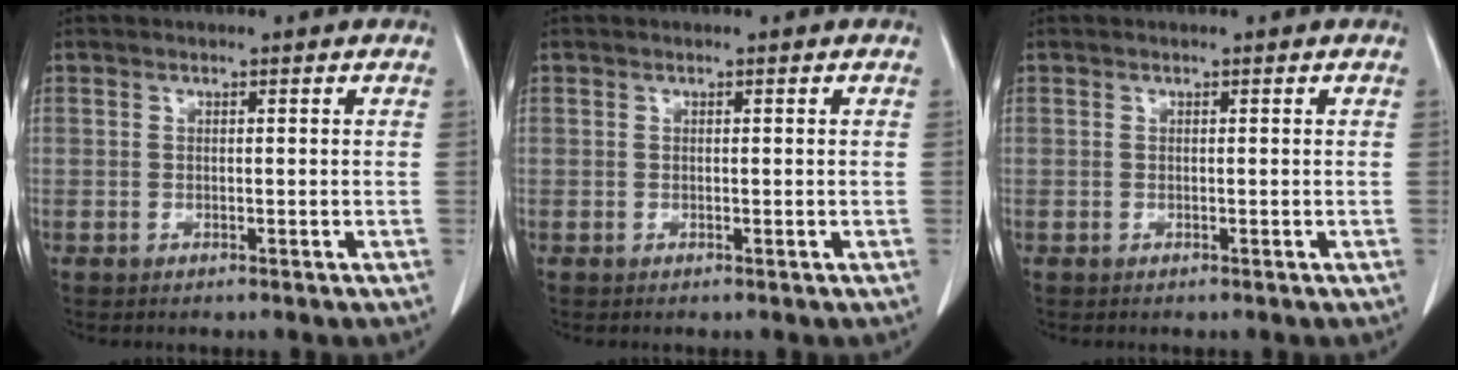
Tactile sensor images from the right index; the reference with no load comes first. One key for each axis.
{"total": 0.0}
{"total": 0.0}